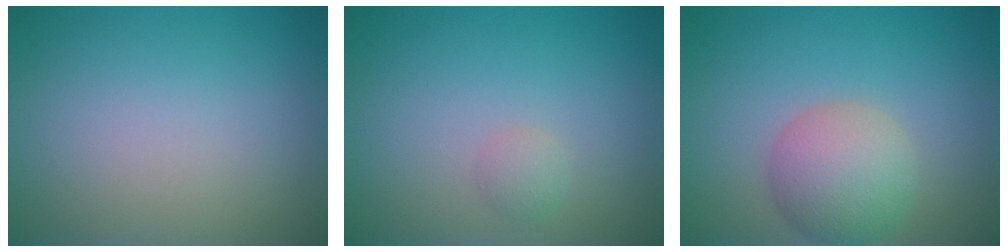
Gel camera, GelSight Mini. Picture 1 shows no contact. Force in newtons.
{"total": 1.0, "press": 1.0, "slide": 0.1}
{"total": 4.8, "press": 4.8, "slide": 0.2}